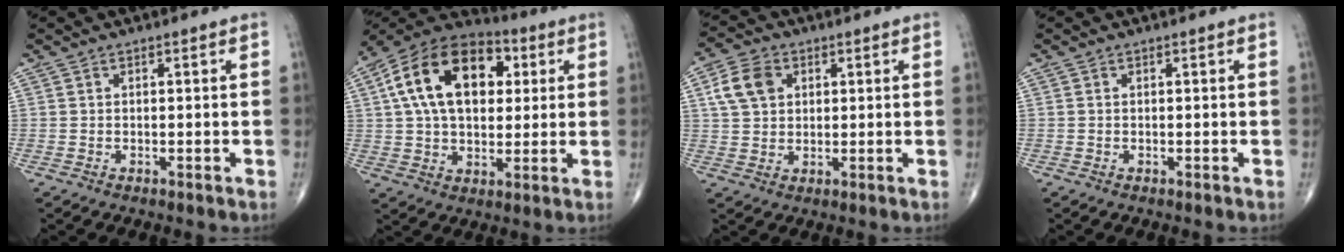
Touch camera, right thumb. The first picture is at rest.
{"total": 20.3, "force": [5.1, 12.6, 15.0], "torque": [-0.236, 0.012, 0.077]}
{"total": 7.5, "force": [2.4, 5.5, 4.5], "torque": [-0.075, 0.004, 0.043]}
{"total": 0.0}